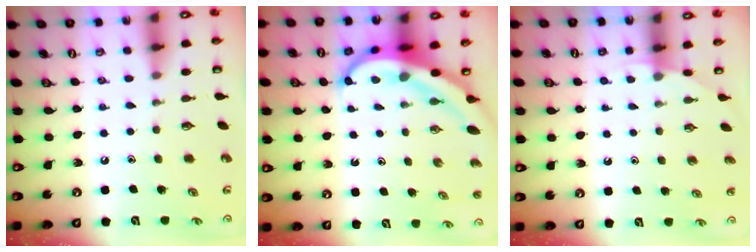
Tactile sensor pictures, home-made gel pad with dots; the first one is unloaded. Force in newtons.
{"total": 7.6, "press": 7.4, "slide": 1.5}
{"total": 2.7, "press": 2.7, "slide": 0.1}